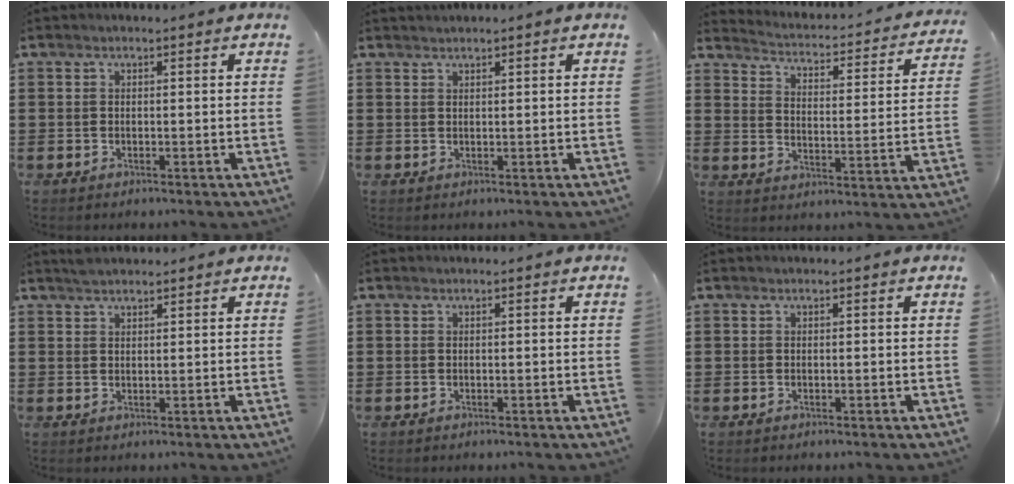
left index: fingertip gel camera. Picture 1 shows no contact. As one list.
[{"total": 0.8, "force": [0.7, 0.0, 0.2], "torque": [-0.005, -0.001, 0.015]}, {"total": 2.1, "force": [2.1, 0.0, 0.3], "torque": [-0.027, -0.030, 0.023]}, {"total": 1.7, "force": [1.6, 0.4, 0.3], "torque": [-0.009, 0.001, 0.032]}, {"total": 0.0}, {"total": 0.0}]